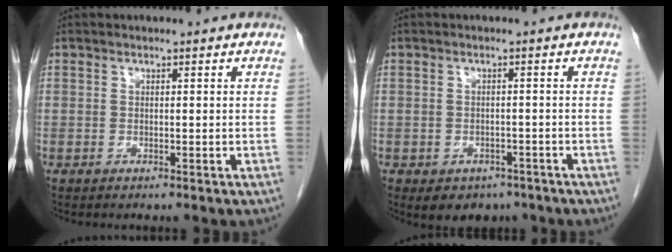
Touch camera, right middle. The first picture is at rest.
{"total": 5.0, "force": [-3.5, 3.3, 1.4], "torque": [-0.009, 0.006, -0.041]}